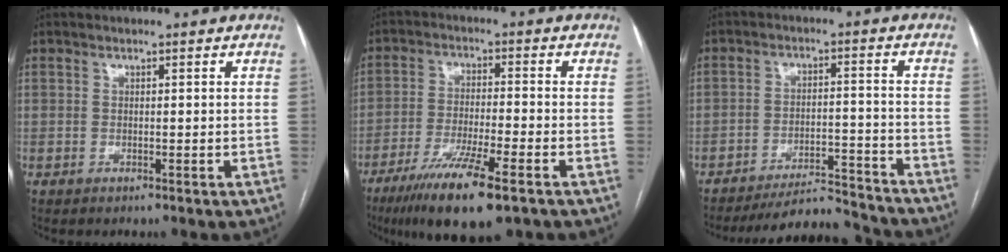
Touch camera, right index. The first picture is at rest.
{"total": 12.3, "force": [-7.7, 1.2, 9.5], "torque": [-0.170, -0.031, -0.129]}
{"total": 10.5, "force": [-10.4, 1.5, 0.9], "torque": [-0.005, 0.020, -0.156]}